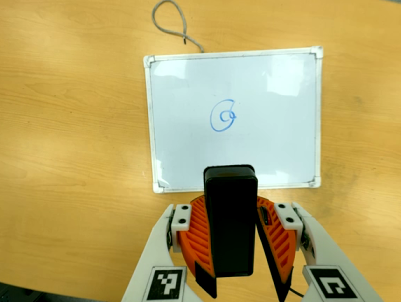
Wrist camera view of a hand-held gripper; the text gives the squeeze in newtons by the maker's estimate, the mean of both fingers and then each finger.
{"total": 7.9, "left": 8.8, "right": 7.0}